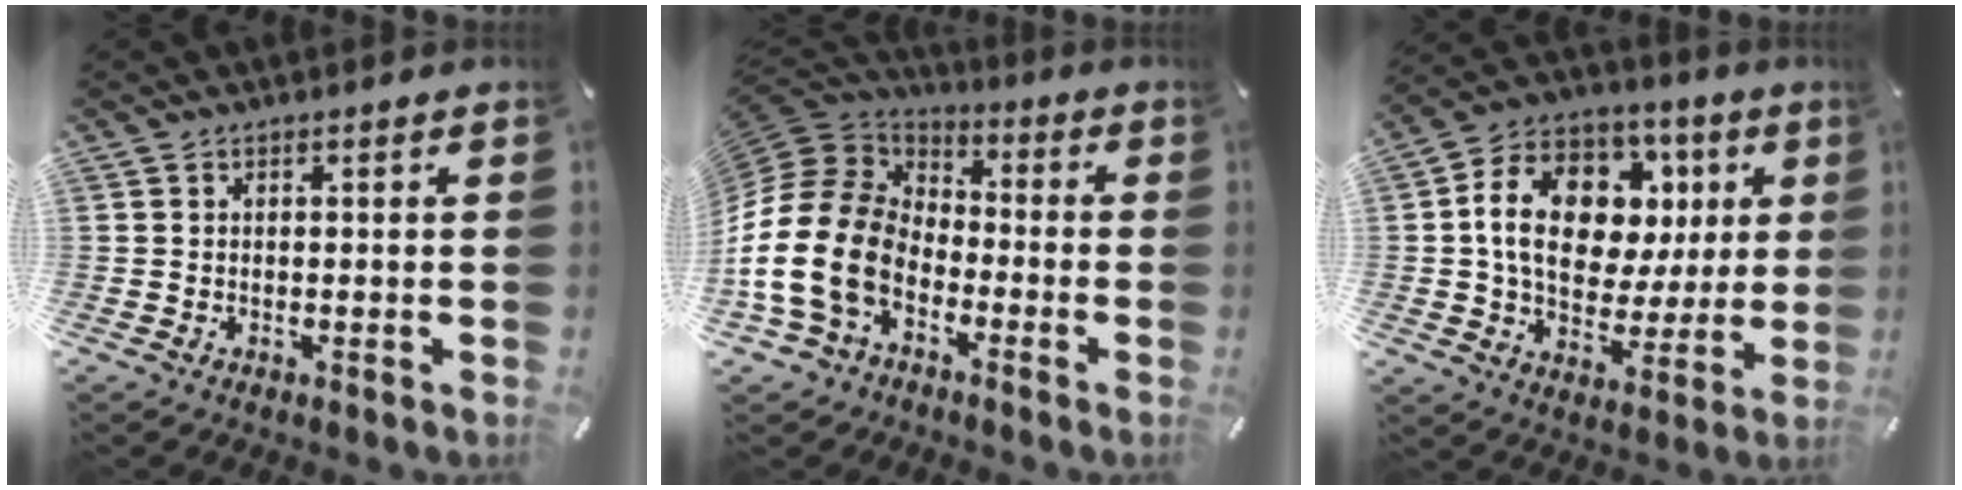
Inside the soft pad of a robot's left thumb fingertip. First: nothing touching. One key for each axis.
{"total": 18.5, "fx": -6.9, "fy": 13.3, "fz": 10.9, "tx": -0.248, "ty": 0.023, "tz": -0.125}
{"total": 17.2, "fx": 3.2, "fy": 13.3, "fz": 10.5, "tx": -0.182, "ty": 0.005, "tz": 0.063}